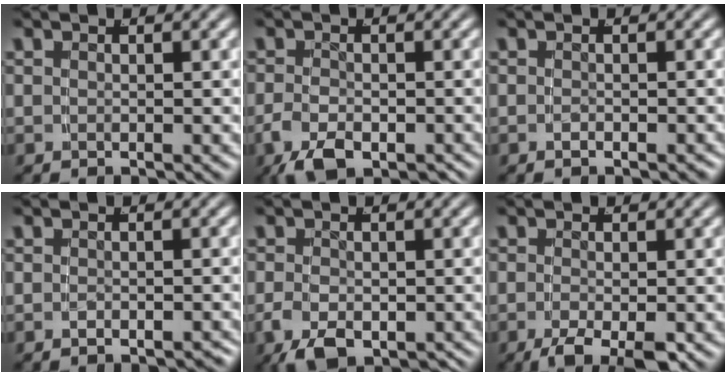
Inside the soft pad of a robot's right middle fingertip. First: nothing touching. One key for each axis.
{"total": 4.5, "fx": -2.6, "fy": 2.3, "fz": 2.9, "tx": -0.061, "ty": -0.028, "tz": -0.029}
{"total": 0.9, "fx": -0.9, "fy": -0.2, "fz": 0.2, "tx": -0.006, "ty": -0.006, "tz": -0.009}
{"total": 1.4, "fx": -1.3, "fy": -0.1, "fz": 0.3, "tx": -0.006, "ty": -0.005, "tz": -0.016}
{"total": 4.8, "fx": -2.4, "fy": 2.7, "fz": 3.1, "tx": -0.068, "ty": -0.036, "tz": -0.021}
{"total": 5.1, "fx": -3.4, "fy": 1.6, "fz": 3.5, "tx": -0.072, "ty": -0.033, "tz": -0.035}